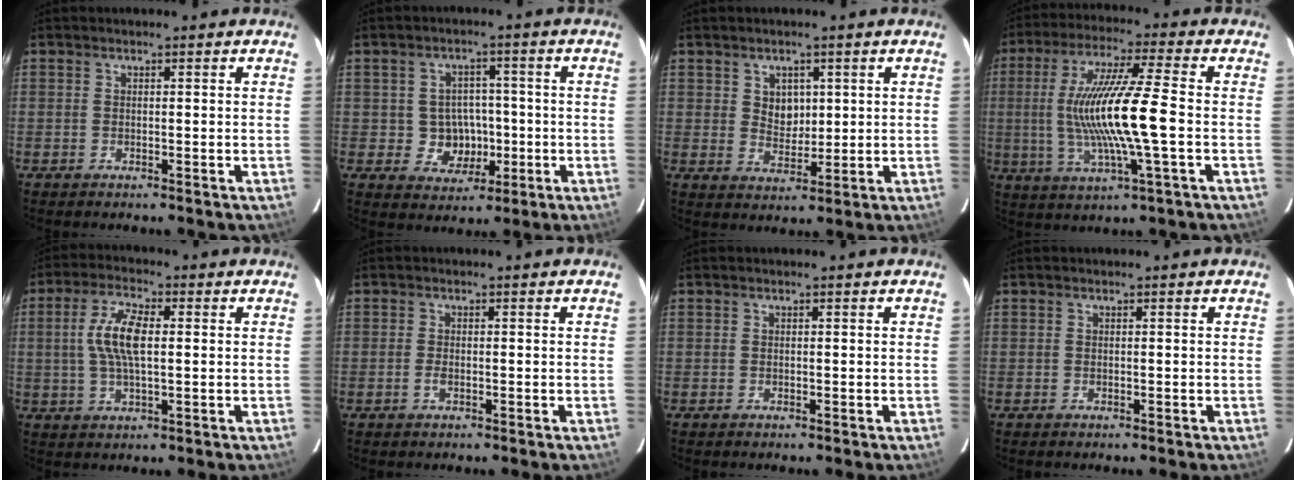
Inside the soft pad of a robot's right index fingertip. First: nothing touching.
{"total": 6.4, "force": [-1.1, 6.1, 1.8], "torque": [-0.044, 0.016, 0.001]}
{"total": 4.4, "force": [1.4, 3.5, 2.2], "torque": [-0.032, 0.003, 0.030]}
{"total": 15.7, "force": [-1.3, 0.7, 15.6], "torque": [-0.292, -0.007, -0.019]}
{"total": 8.3, "force": [0.9, 2.9, 7.8], "torque": [-0.156, 0.011, 0.016]}
{"total": 1.5, "force": [-0.6, 0.8, 1.1], "torque": [-0.026, -0.001, -0.012]}
{"total": 0.0}
{"total": 0.0}